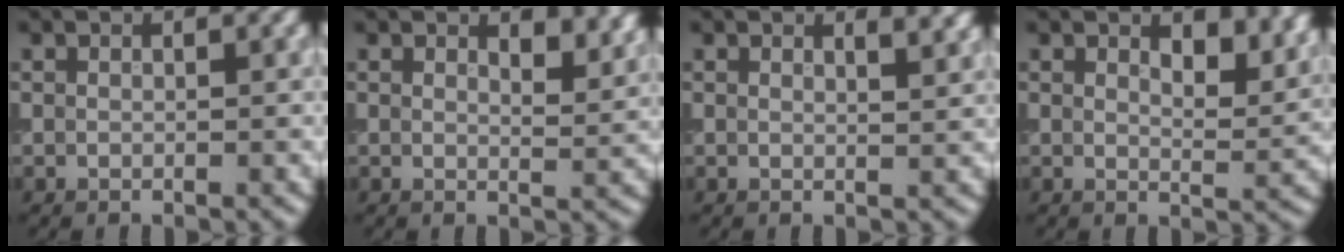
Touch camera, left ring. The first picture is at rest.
{"total": 3.0, "force": [2.1, 1.0, 1.9], "torque": [-0.021, -0.002, 0.031]}
{"total": 2.6, "force": [1.8, 1.0, 1.5], "torque": [-0.001, 0.006, 0.016]}
{"total": 4.0, "force": [2.6, 1.5, 2.7], "torque": [-0.037, -0.004, 0.036]}